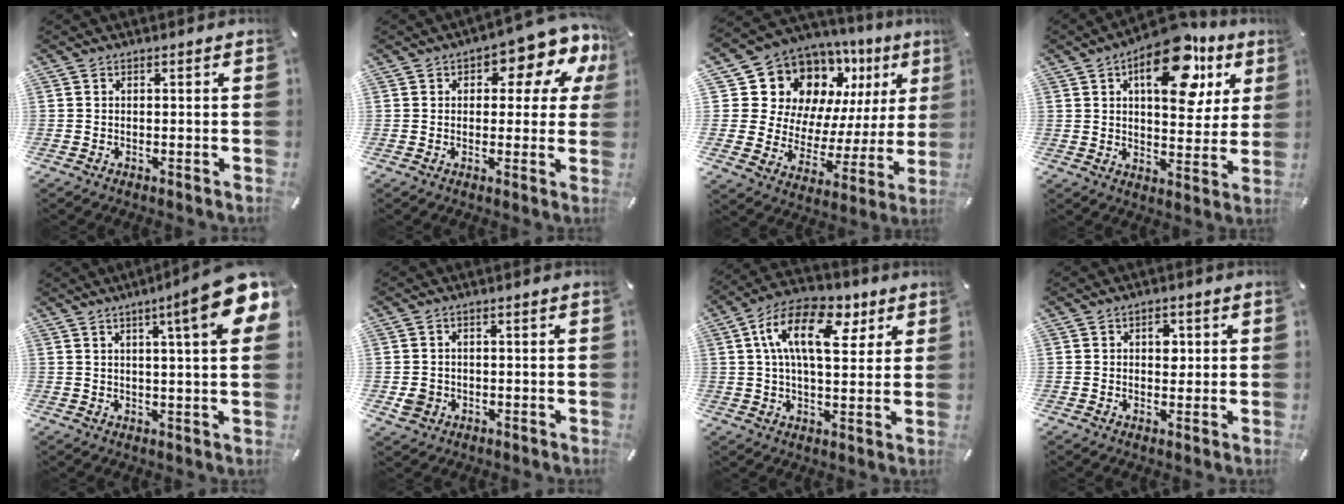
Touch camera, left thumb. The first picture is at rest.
{"total": 10.8, "force": [5.8, 5.1, 7.5], "torque": [-0.085, -0.047, 0.095]}
{"total": 16.3, "force": [10.4, 11.2, 5.6], "torque": [-0.097, -0.095, 0.199]}
{"total": 19.2, "force": [9.5, 9.7, 13.6], "torque": [-0.182, -0.041, 0.153]}
{"total": 14.0, "force": [6.5, 1.6, 12.3], "torque": [-0.183, -0.029, 0.095]}
{"total": 3.3, "force": [-0.9, 3.0, 1.0], "torque": [-0.015, -0.002, -0.020]}
{"total": 16.7, "force": [6.0, 9.0, 12.6], "torque": [-0.225, -0.002, 0.099]}
{"total": 3.7, "force": [0.7, 2.7, 2.5], "torque": [-0.020, -0.003, 0.002]}